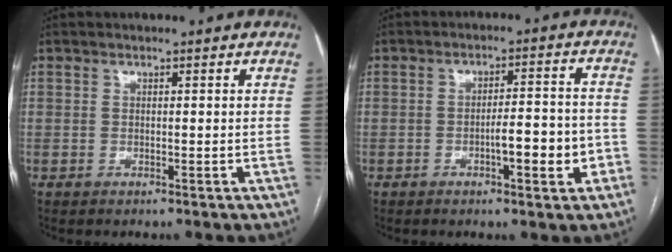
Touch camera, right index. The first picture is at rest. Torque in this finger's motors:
{"motor_torque": [0.84, -0.15, 0.26, 0.08]}